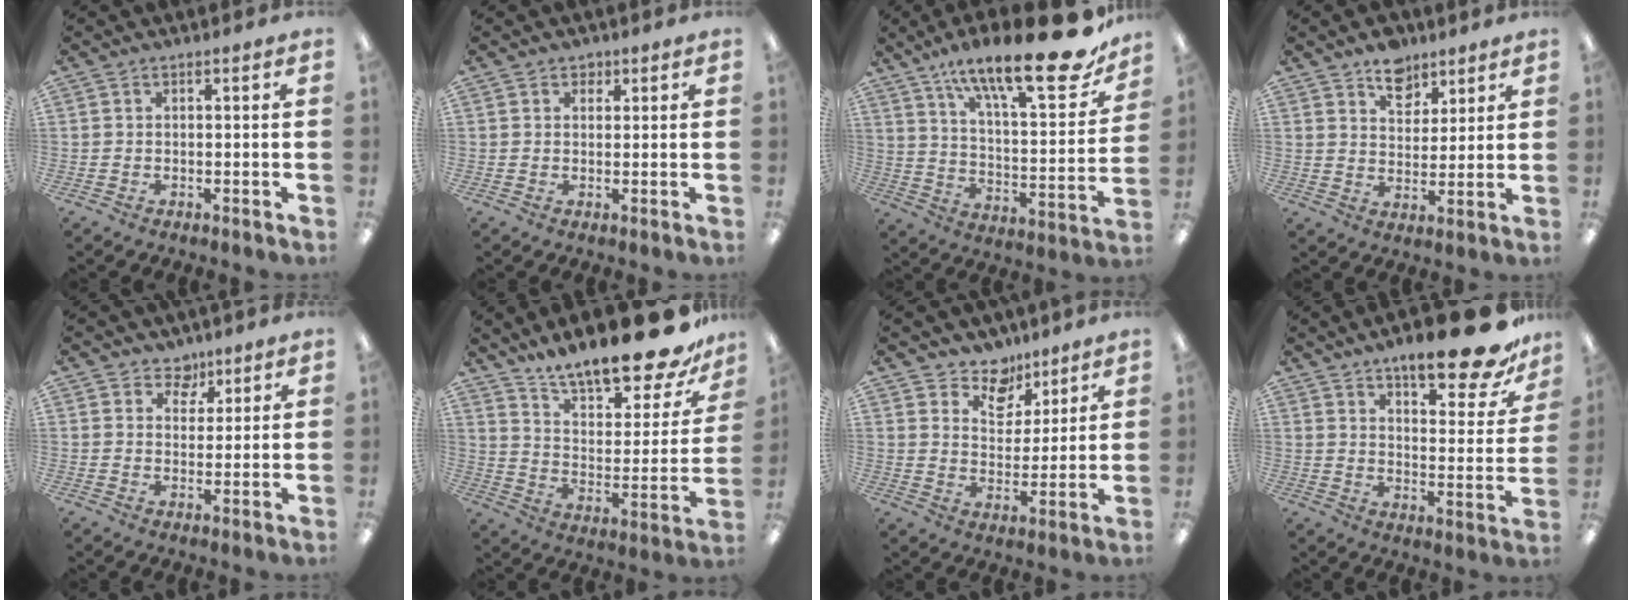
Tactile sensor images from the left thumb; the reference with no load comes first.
{"total": 1.6, "force": [1.1, 1.1, 0.4], "torque": [0.008, -0.004, 0.016]}
{"total": 24.2, "force": [17.0, 6.8, 15.9], "torque": [-0.236, -0.111, 0.273]}
{"total": 8.2, "force": [6.0, 4.9, 2.6], "torque": [-0.024, -0.033, 0.106]}
{"total": 5.4, "force": [3.8, 3.6, 1.1], "torque": [-0.005, -0.021, 0.066]}
{"total": 18.8, "force": [16.4, 4.1, 8.0], "torque": [-0.138, -0.117, 0.282]}
{"total": 9.0, "force": [7.1, 5.2, 1.9], "torque": [-0.032, -0.048, 0.132]}
{"total": 16.2, "force": [12.6, 4.0, 9.4], "torque": [-0.130, -0.085, 0.204]}